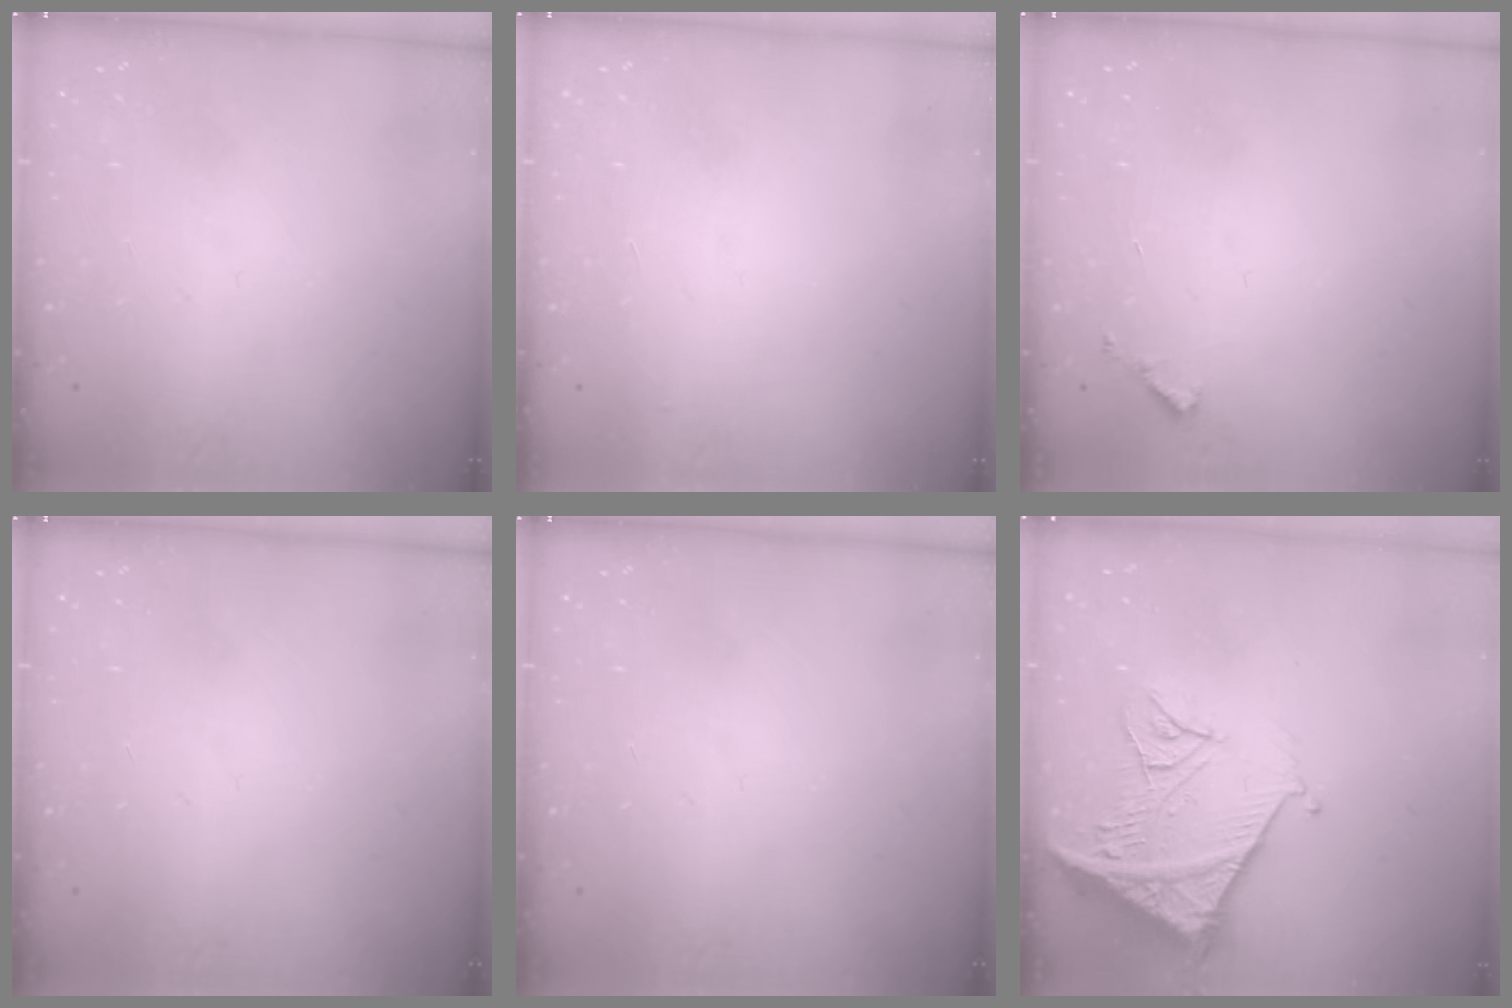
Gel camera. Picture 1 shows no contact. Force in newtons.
{"total": 2.9, "press": 2.9, "slide": 0.1}
{"total": 3.6, "press": 3.6, "slide": 0.3}
{"total": 0.0}
{"total": 0.0}
{"total": 14.2, "press": 14.1, "slide": 1.5}